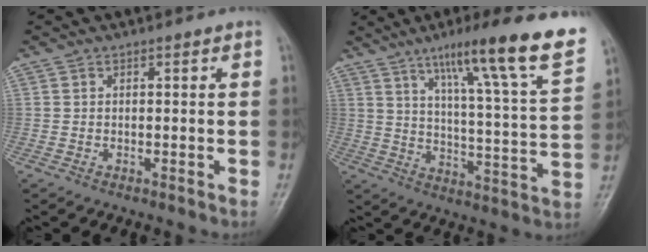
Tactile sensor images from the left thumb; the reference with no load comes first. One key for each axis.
{"total": 21.3, "fx": 12.9, "fy": 1.8, "fz": 16.8, "tx": -0.227, "ty": -0.045, "tz": 0.188}